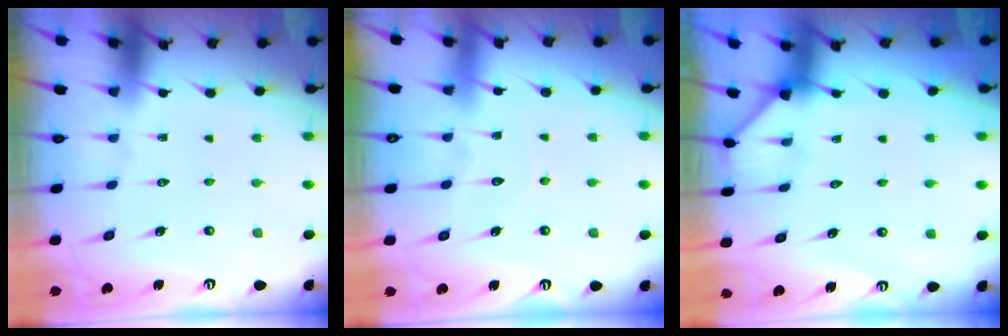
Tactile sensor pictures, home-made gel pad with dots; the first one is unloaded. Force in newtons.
{"total": 5.8, "press": 5.8, "slide": 0.5}
{"total": 2.0, "press": 2.0, "slide": 0.1}